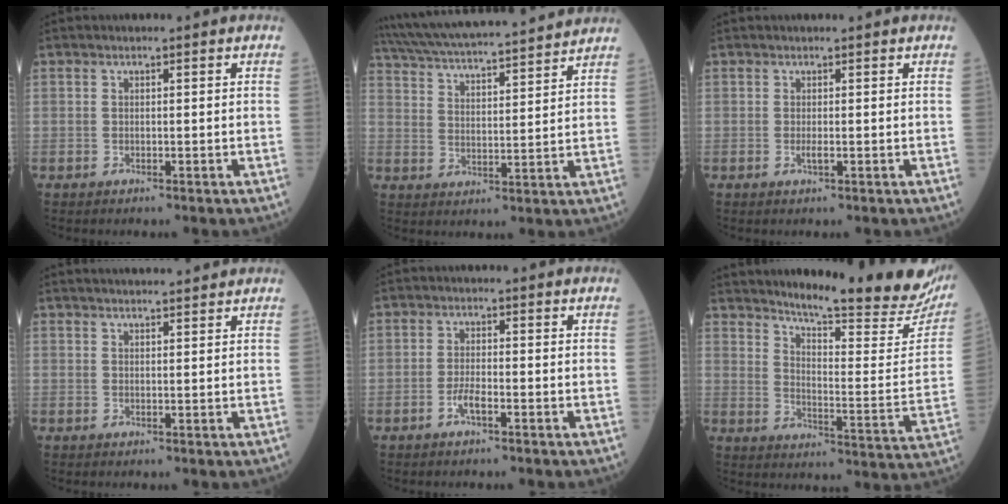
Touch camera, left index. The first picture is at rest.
{"total": 20.6, "force": [18.9, 1.3, 8.0], "torque": [-0.144, 0.023, 0.284]}
{"total": 1.1, "force": [0.5, 0.1, 1.0], "torque": [-0.025, 0.004, 0.008]}
{"total": 8.2, "force": [7.7, 0.7, 2.9], "torque": [-0.040, 0.027, 0.100]}
{"total": 2.1, "force": [-1.1, 0.3, 1.7], "torque": [-0.037, -0.001, -0.025]}
{"total": 24.8, "force": [21.8, 1.6, 11.8], "torque": [-0.177, -0.097, 0.274]}